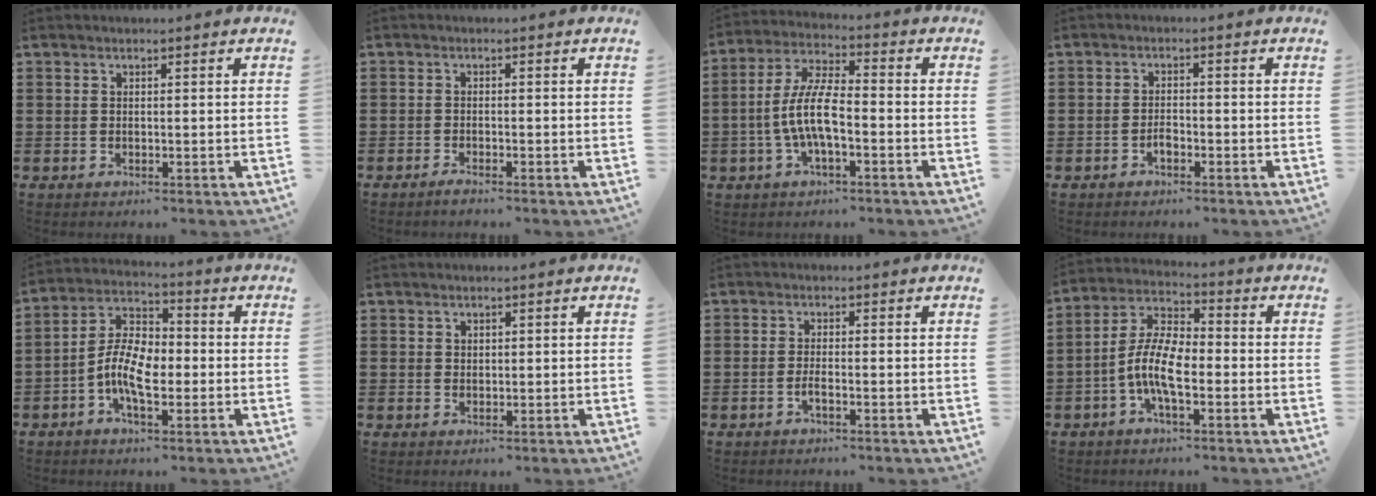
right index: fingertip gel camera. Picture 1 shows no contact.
{"total": 1.1, "force": [-1.0, 0.0, 0.3], "torque": [-0.008, -0.002, -0.019]}
{"total": 8.3, "force": [-2.0, 2.6, 7.6], "torque": [-0.172, -0.009, -0.044]}
{"total": 1.8, "force": [-1.0, 0.9, 1.2], "torque": [-0.025, 0.000, -0.019]}
{"total": 8.5, "force": [-2.2, 4.2, 7.1], "torque": [-0.164, 0.000, -0.048]}
{"total": 0.9, "force": [0.5, 0.7, 0.2], "torque": [-0.005, 0.001, 0.011]}
{"total": 1.6, "force": [-0.7, 0.2, 1.4], "torque": [-0.032, -0.004, -0.016]}
{"total": 8.7, "force": [-2.6, 3.5, 7.6], "torque": [-0.183, -0.008, -0.058]}